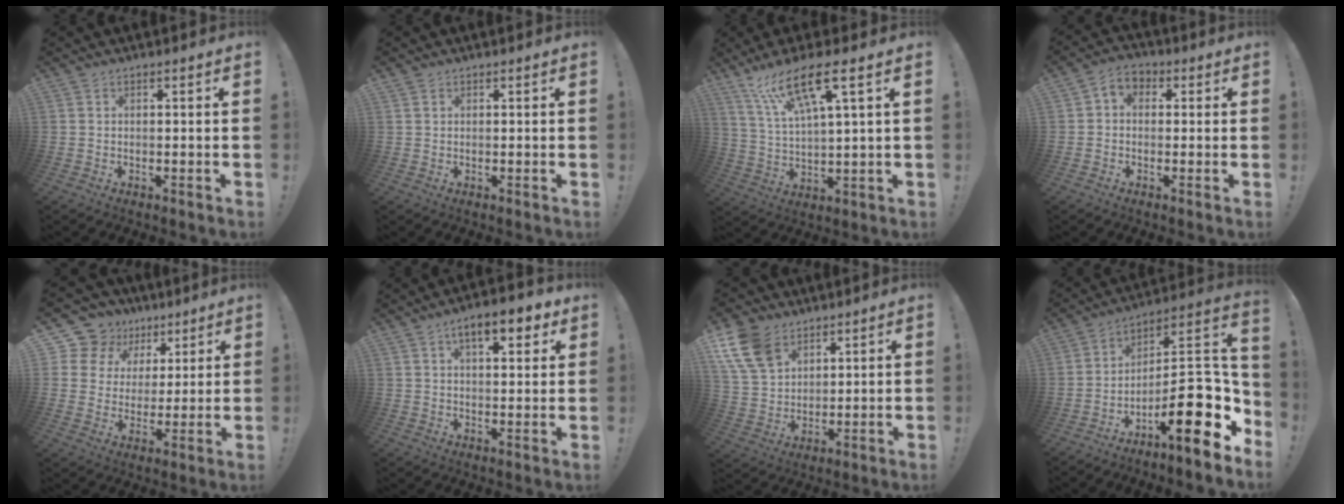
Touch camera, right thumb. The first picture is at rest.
{"total": 1.0, "force": [0.8, 0.6, 0.1], "torque": [0.007, -0.001, 0.013]}
{"total": 14.4, "force": [8.1, 3.0, 11.5], "torque": [-0.213, -0.024, 0.133]}
{"total": 4.2, "force": [-0.3, 3.4, 2.4], "torque": [-0.036, 0.008, -0.003]}
{"total": 13.5, "force": [9.3, 9.2, 3.4], "torque": [-0.061, -0.070, 0.186]}
{"total": 8.9, "force": [4.6, 3.3, 7.0], "torque": [-0.090, -0.013, 0.073]}
{"total": 13.3, "force": [8.0, 8.7, 6.0], "torque": [-0.115, -0.036, 0.159]}
{"total": 20.7, "force": [-6.9, 5.7, 18.7], "torque": [-0.264, 0.024, -0.106]}